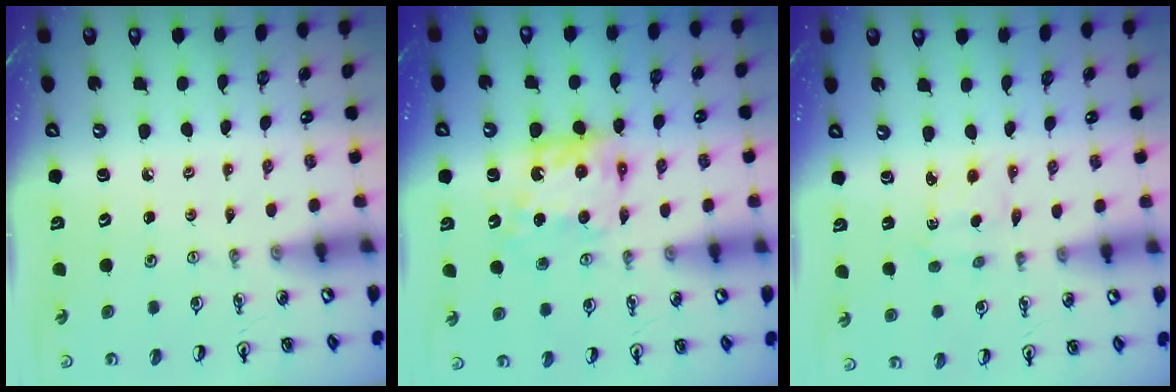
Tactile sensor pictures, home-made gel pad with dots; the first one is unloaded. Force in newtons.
{"total": 10.3, "press": 10.3, "slide": 0.4}
{"total": 2.5, "press": 2.4, "slide": 0.6}